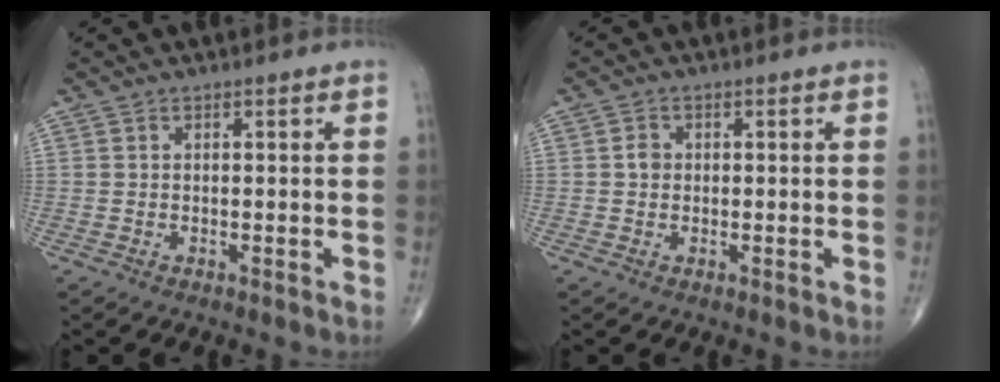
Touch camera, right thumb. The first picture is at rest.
{"total": 1.8, "force": [0.1, 1.6, 0.9], "torque": [-0.007, 0.004, -0.001]}